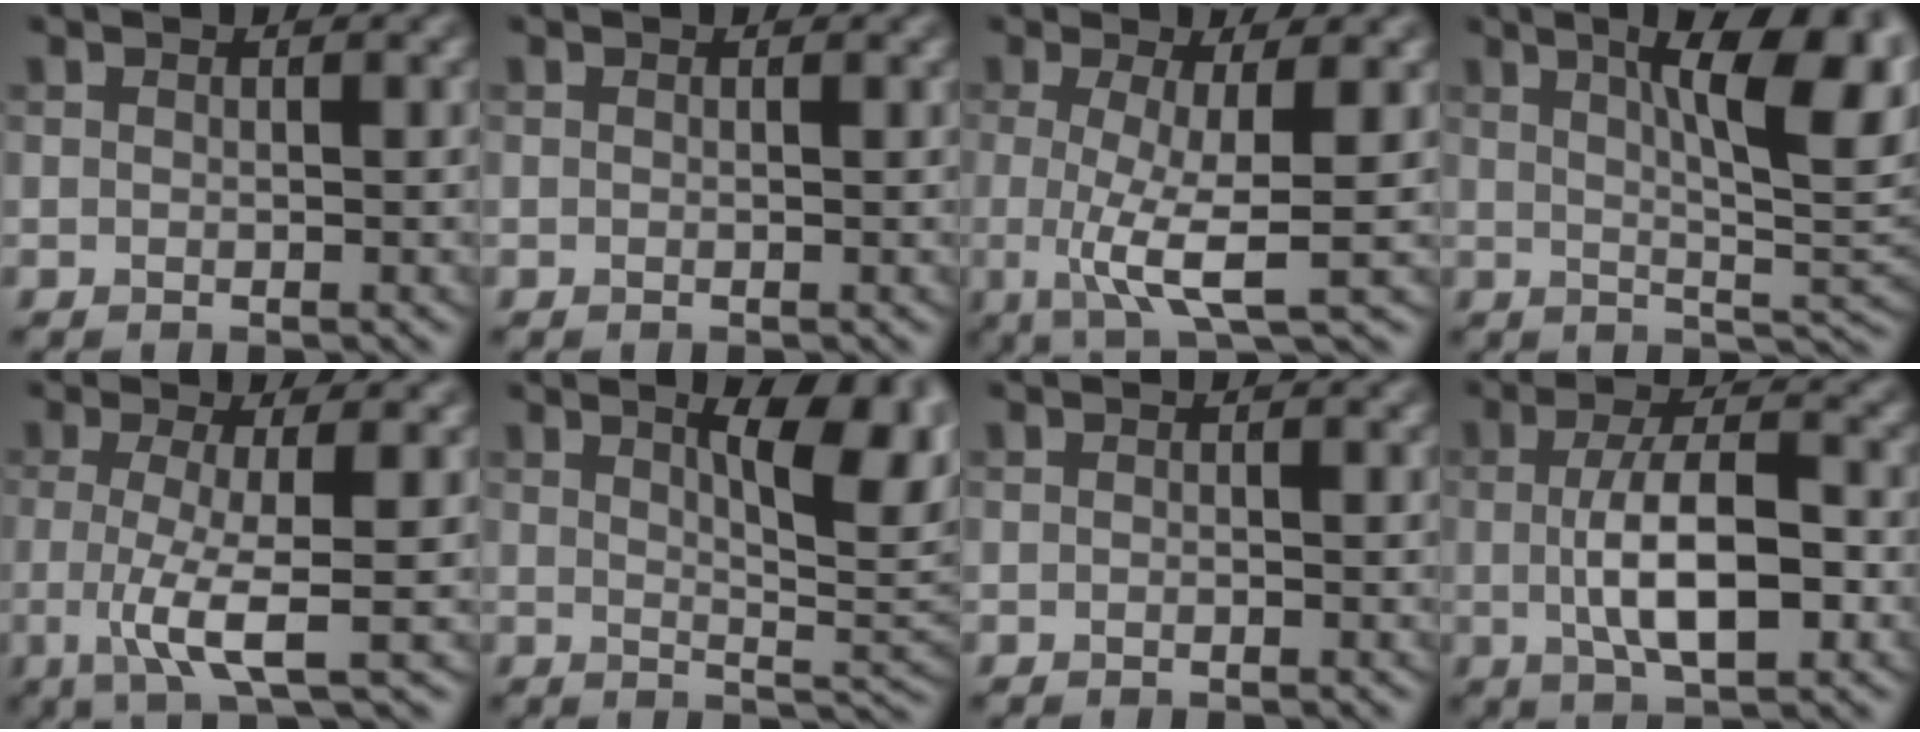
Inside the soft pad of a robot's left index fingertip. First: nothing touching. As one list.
[{"total": 0.0}, {"total": 5.9, "force": [-0.5, 1.0, 5.8], "torque": [-0.097, -0.009, -0.010]}, {"total": 12.9, "force": [5.1, 3.6, 11.3], "torque": [-0.127, 0.014, 0.071]}, {"total": 5.3, "force": [-0.6, 1.0, 5.1], "torque": [-0.090, -0.010, -0.014]}, {"total": 9.6, "force": [3.8, 2.7, 8.4], "torque": [-0.098, 0.015, 0.060]}, {"total": 0.0}, {"total": 7.3, "force": [-0.7, 2.7, 6.8], "torque": [-0.118, 0.000, -0.013]}]